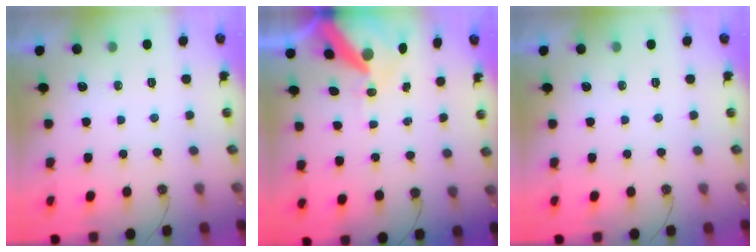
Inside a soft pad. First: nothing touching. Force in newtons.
{"total": 11.9, "press": 11.8, "slide": 1.4}
{"total": 0.0}